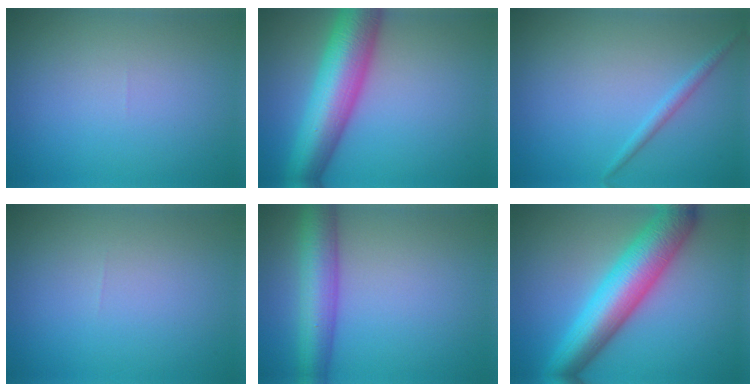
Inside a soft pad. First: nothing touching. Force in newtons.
{"total": 9.8, "press": 9.8, "slide": 0.2}
{"total": 1.2, "press": 1.2, "slide": 0.0}
{"total": 0.0}
{"total": 5.7, "press": 5.7, "slide": 0.2}
{"total": 9.0, "press": 9.0, "slide": 0.2}